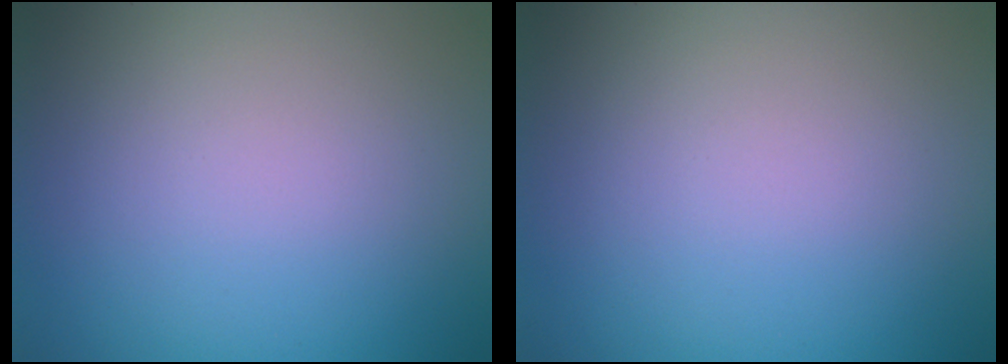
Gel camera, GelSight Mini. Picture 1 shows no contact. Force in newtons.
{"total": 0.0}